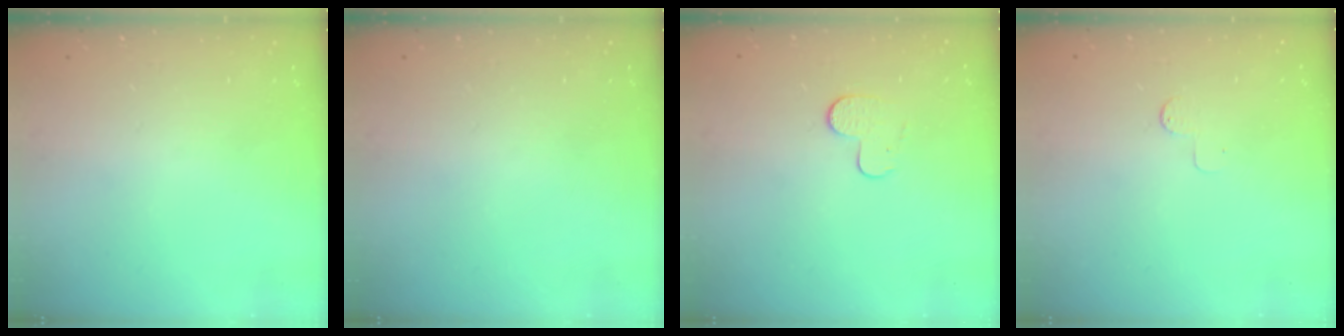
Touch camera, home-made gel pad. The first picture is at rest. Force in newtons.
{"total": 0.0}
{"total": 6.2, "press": 6.1, "slide": 0.6}
{"total": 2.6, "press": 2.6, "slide": 0.3}